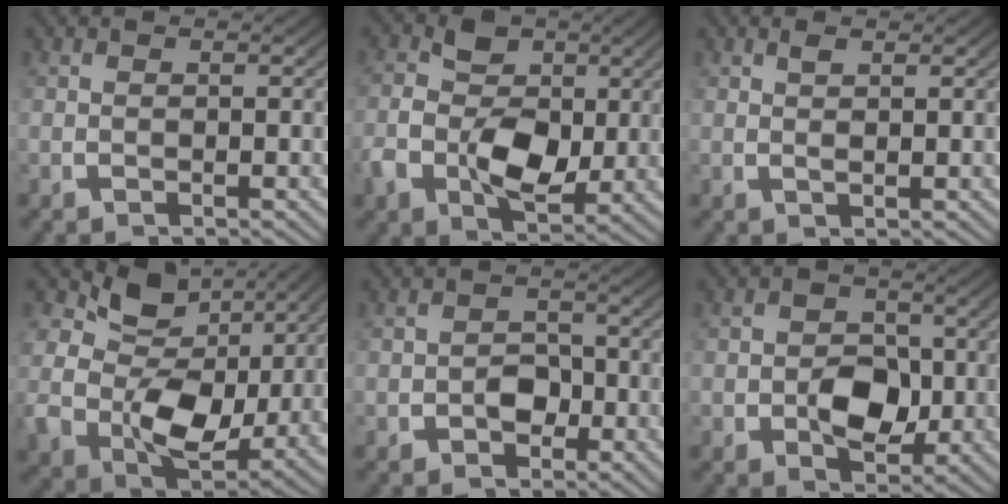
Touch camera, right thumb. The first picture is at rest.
{"total": 8.8, "force": [-0.4, 6.5, 5.9], "torque": [-0.114, -0.027, -0.006]}
{"total": 1.0, "force": [0.8, 0.0, 0.7], "torque": [-0.010, -0.003, 0.020]}
{"total": 11.2, "force": [0.9, 7.7, 8.0], "torque": [-0.172, -0.042, 0.031]}
{"total": 2.5, "force": [-1.1, 1.9, 1.2], "torque": [-0.015, -0.013, -0.013]}
{"total": 5.5, "force": [-0.8, 4.0, 3.8], "torque": [-0.059, -0.022, -0.006]}